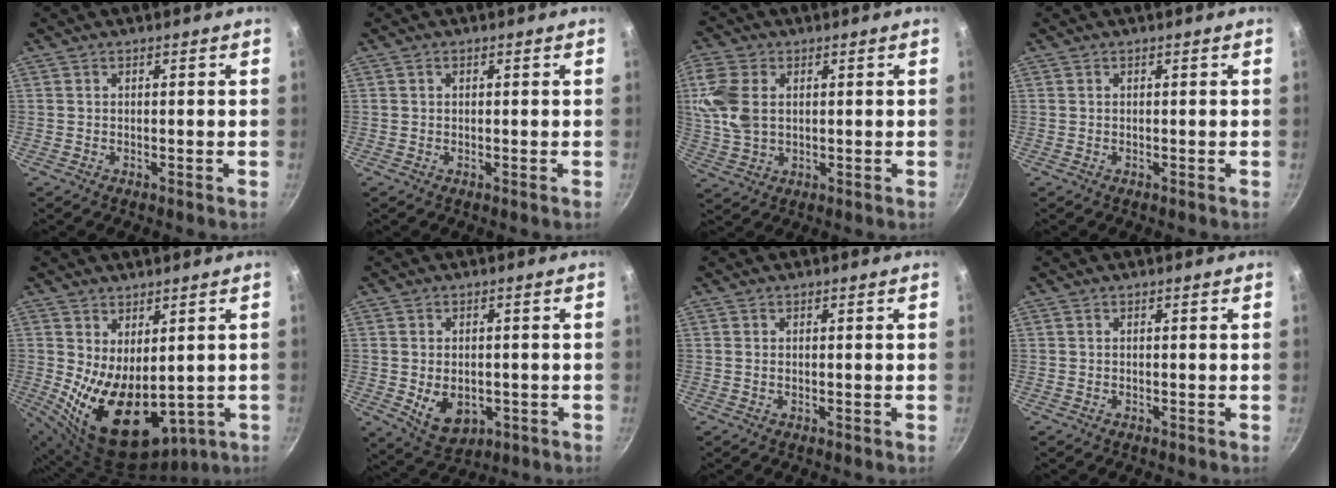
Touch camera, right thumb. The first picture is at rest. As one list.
[{"total": 0.6, "force": [0.2, 0.5, 0.3], "torque": [-0.003, 0.004, 0.003]}, {"total": 9.1, "force": [1.7, 6.1, 6.5], "torque": [-0.136, 0.003, 0.034]}, {"total": 0.0}, {"total": 15.4, "force": [-0.3, 9.2, 12.4], "torque": [-0.182, -0.035, 0.028]}, {"total": 8.0, "force": [-1.5, 5.7, 5.5], "torque": [-0.069, -0.008, -0.006]}, {"total": 0.0}, {"total": 0.0}]